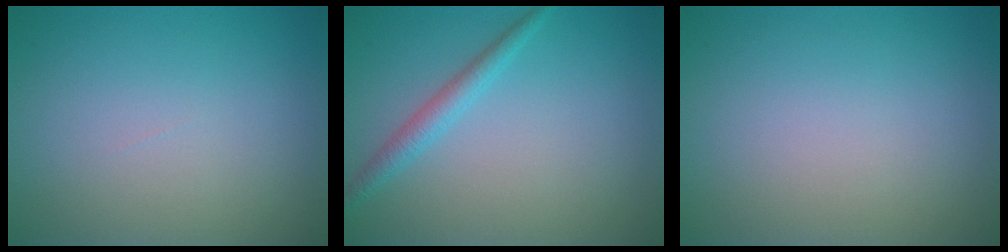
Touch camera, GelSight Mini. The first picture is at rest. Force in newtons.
{"total": 1.9, "press": 1.9, "slide": 0.0}
{"total": 0.0}